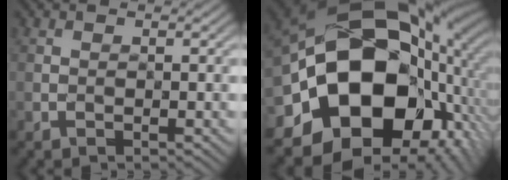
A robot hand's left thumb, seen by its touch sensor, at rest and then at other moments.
{"total": 22.1, "force": [-3.1, 16.1, 14.7], "torque": [-0.327, -0.048, -0.028]}